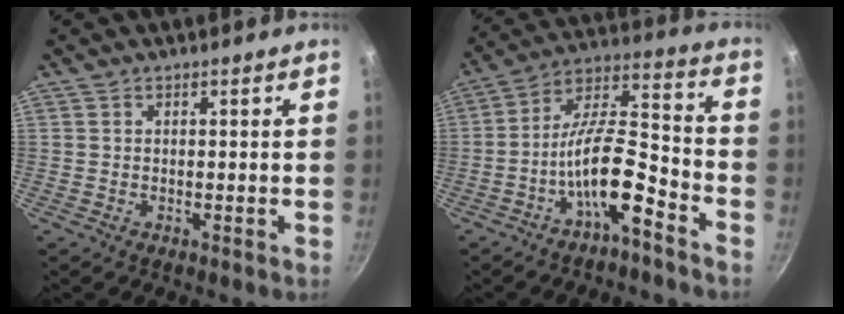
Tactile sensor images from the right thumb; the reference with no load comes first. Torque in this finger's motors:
{"motor_torque": [2.86, 2.14, 1.86, -0.90, 0.63]}